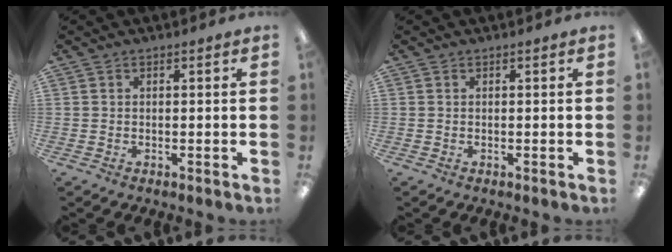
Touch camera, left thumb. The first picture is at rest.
{"total": 0.0}